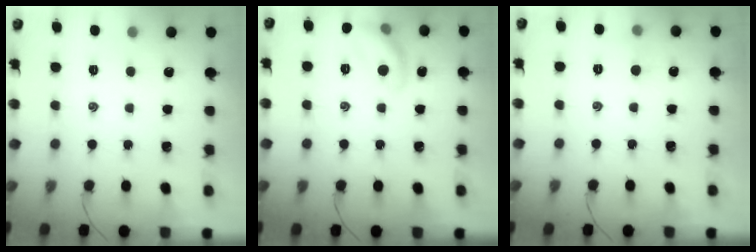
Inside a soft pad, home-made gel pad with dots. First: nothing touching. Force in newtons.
{"total": 9.2, "press": 9.2, "slide": 0.3}
{"total": 4.1, "press": 3.9, "slide": 1.3}